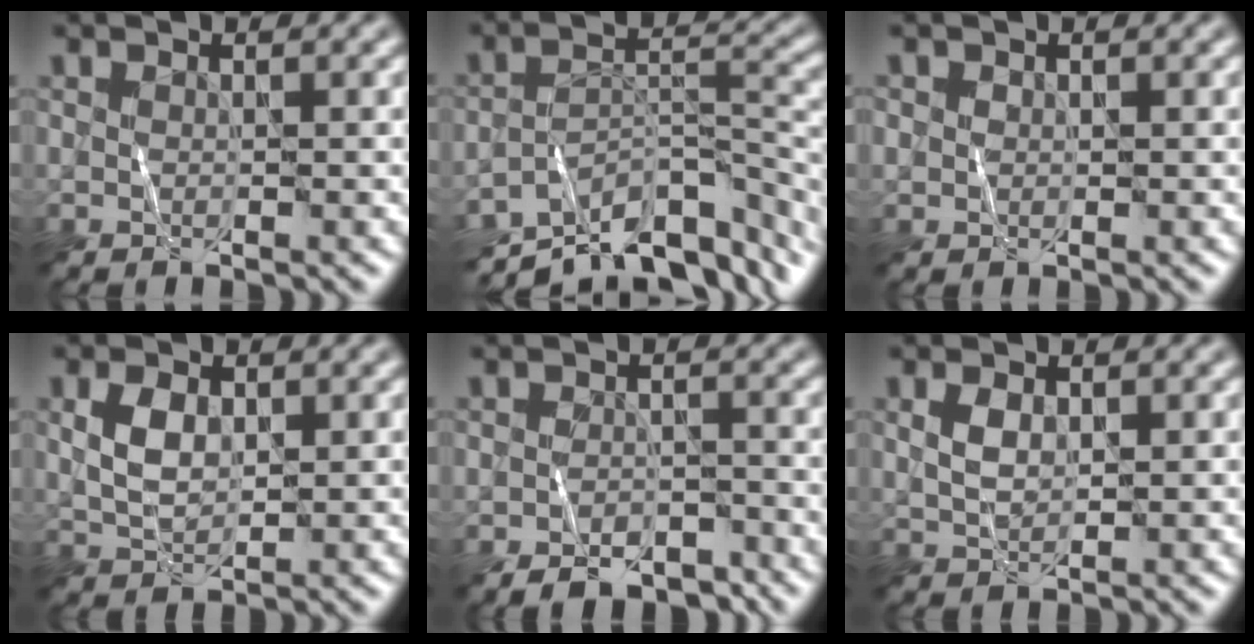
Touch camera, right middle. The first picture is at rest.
{"total": 11.8, "force": [-8.4, 4.2, 7.1], "torque": [-0.113, 0.004, -0.137]}
{"total": 0.6, "force": [0.1, 0.6, 0.1], "torque": [0.003, 0.001, -0.003]}
{"total": 2.8, "force": [0.9, 1.8, 1.9], "torque": [-0.042, 0.001, 0.020]}
{"total": 4.6, "force": [-3.6, 2.1, 2.1], "torque": [-0.030, -0.001, -0.056]}
{"total": 1.7, "force": [0.8, 1.1, 1.0], "torque": [-0.022, 0.001, 0.016]}